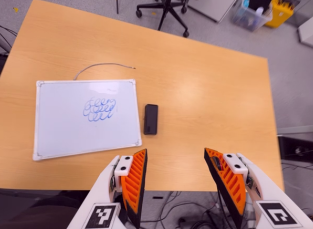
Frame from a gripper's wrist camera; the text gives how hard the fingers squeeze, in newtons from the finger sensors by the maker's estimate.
{"total": 0.0}